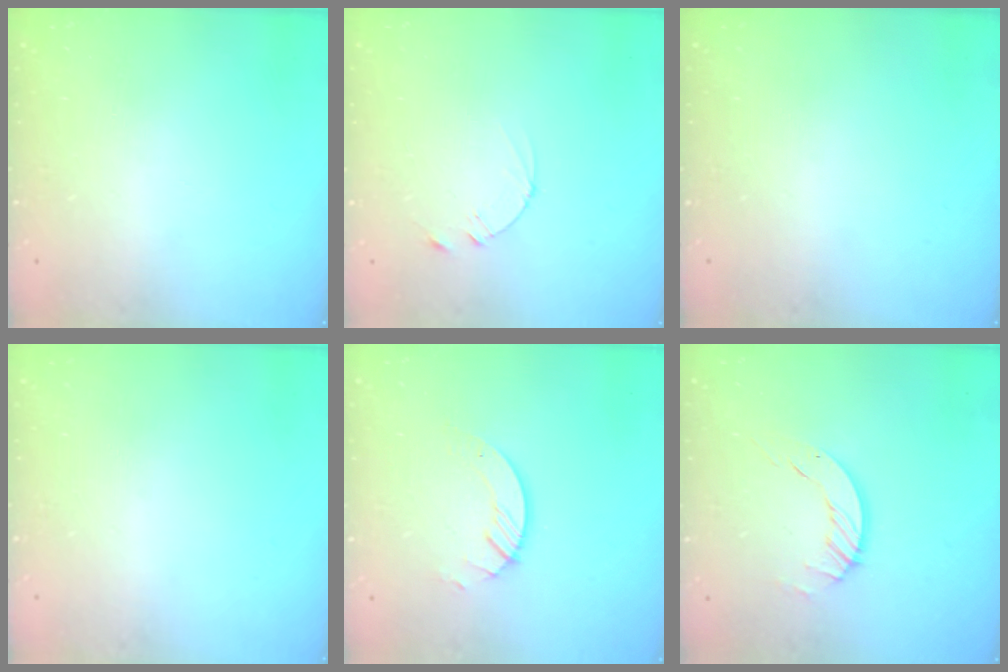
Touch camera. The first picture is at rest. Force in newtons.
{"total": 2.4, "press": 2.3, "slide": 0.2}
{"total": 0.0}
{"total": 0.0}
{"total": 3.1, "press": 3.0, "slide": 0.3}
{"total": 5.9, "press": 5.9, "slide": 0.4}